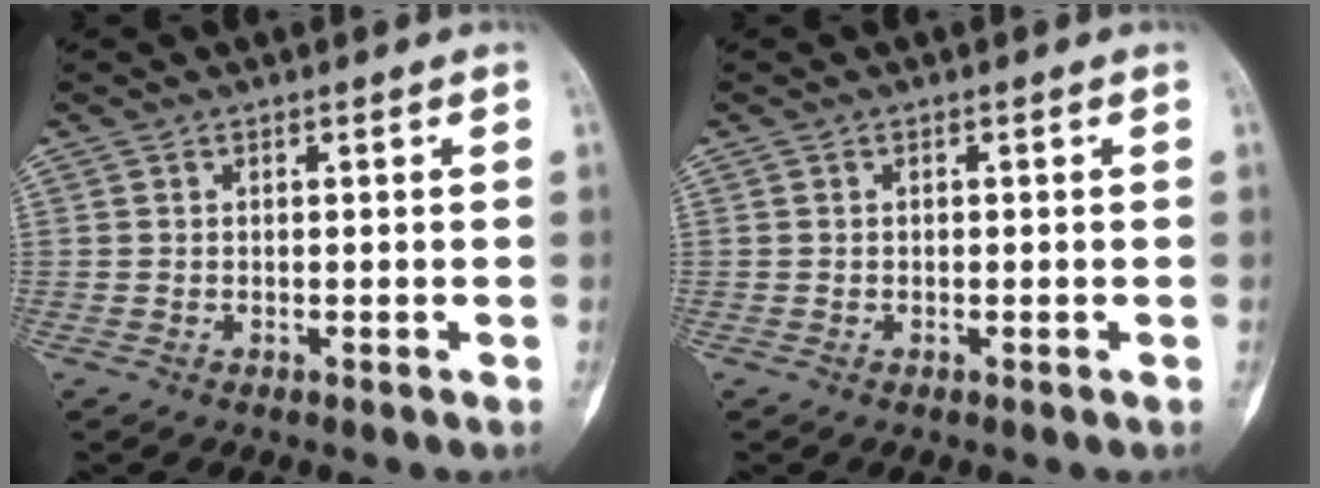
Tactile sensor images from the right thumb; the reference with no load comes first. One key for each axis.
{"total": 0.0}